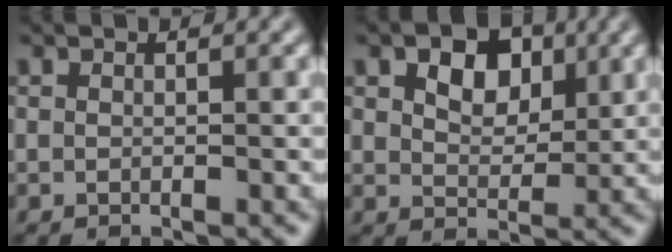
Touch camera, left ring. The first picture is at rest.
{"total": 5.0, "force": [2.1, 3.2, 3.2], "torque": [-0.049, 0.001, 0.022]}